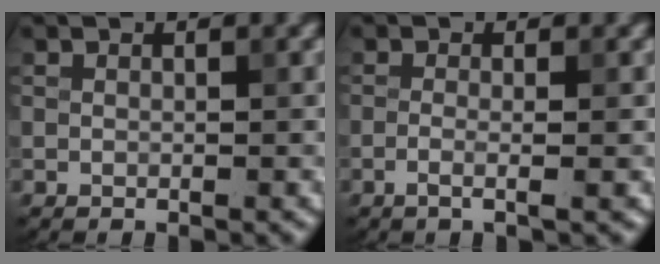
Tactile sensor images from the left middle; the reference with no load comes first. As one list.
[{"total": 2.0, "force": [-0.4, 0.6, 1.9], "torque": [-0.027, -0.001, -0.017]}]